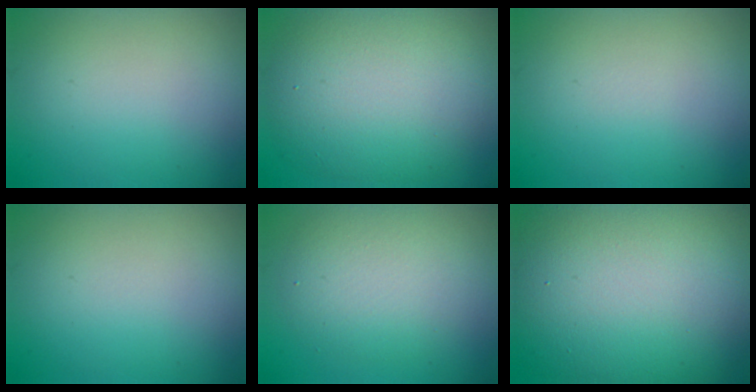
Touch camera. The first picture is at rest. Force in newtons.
{"total": 10.5, "press": 10.5, "slide": 0.6}
{"total": 0.0}
{"total": 0.0}
{"total": 4.6, "press": 4.5, "slide": 0.4}
{"total": 17.8, "press": 17.8, "slide": 0.6}